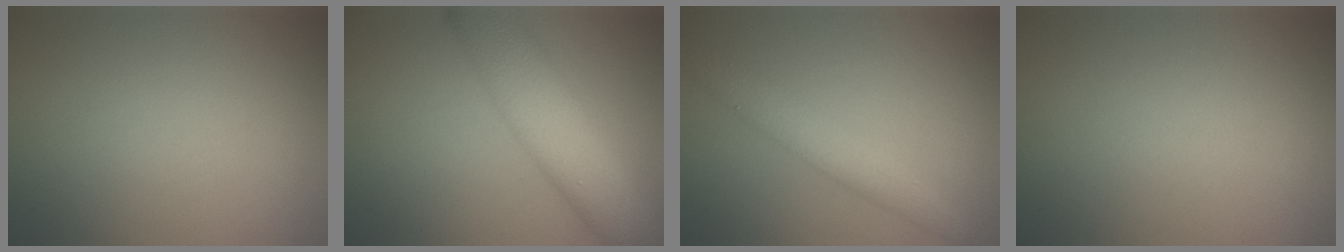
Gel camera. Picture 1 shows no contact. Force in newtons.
{"total": 7.7, "press": 7.7, "slide": 0.2}
{"total": 3.4, "press": 3.4, "slide": 0.1}
{"total": 0.0}